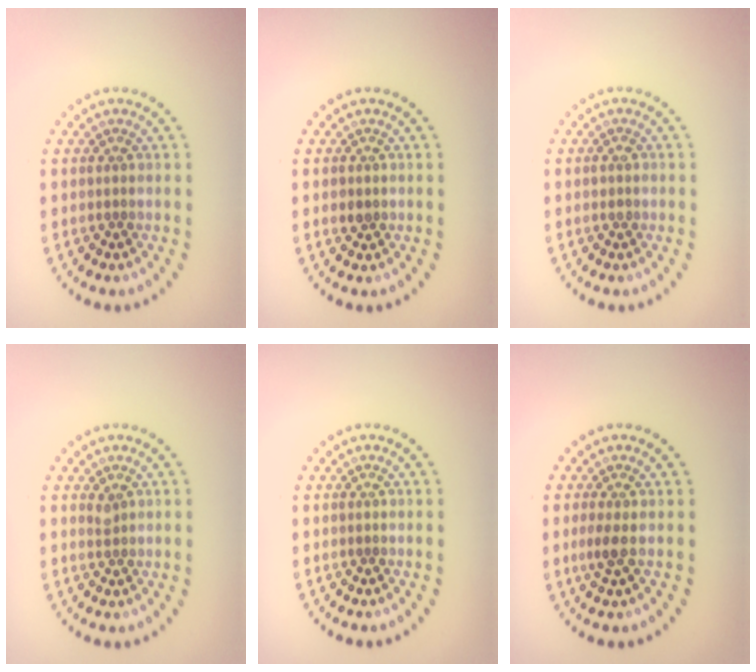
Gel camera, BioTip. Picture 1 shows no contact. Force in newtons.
{"total": 1.2, "press": 1.2, "slide": 0.3}
{"total": 0.8, "press": 0.7, "slide": 0.3}
{"total": 0.8, "press": 0.6, "slide": 0.5}
{"total": 0.0}
{"total": 1.2, "press": 1.0, "slide": 0.6}